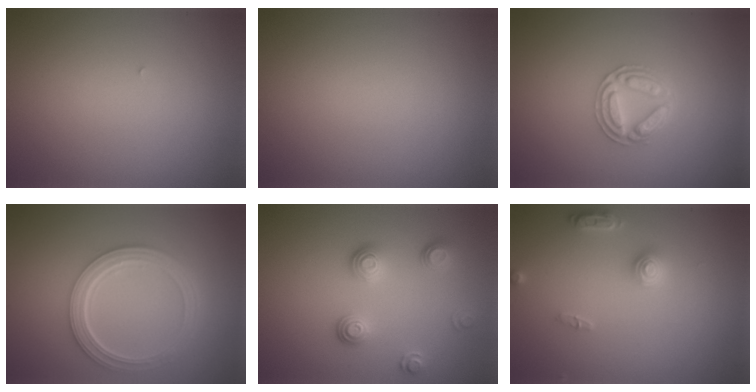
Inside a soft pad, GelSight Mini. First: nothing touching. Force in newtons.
{"total": 0.0}
{"total": 2.9, "press": 2.9, "slide": 0.5}
{"total": 4.9, "press": 3.7, "slide": 3.3}
{"total": 3.1, "press": 2.6, "slide": 1.8}
{"total": 2.5, "press": 2.5, "slide": 0.4}